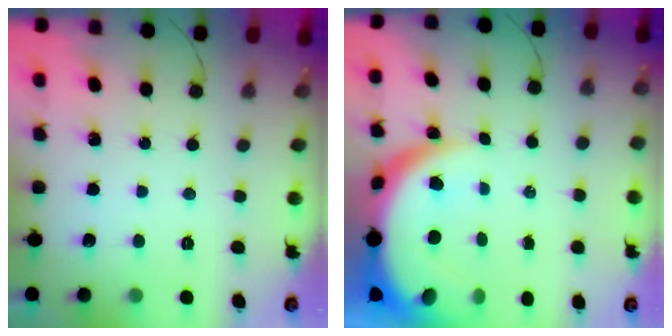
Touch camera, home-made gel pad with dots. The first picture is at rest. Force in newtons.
{"total": 11.0, "press": 10.9, "slide": 1.1}